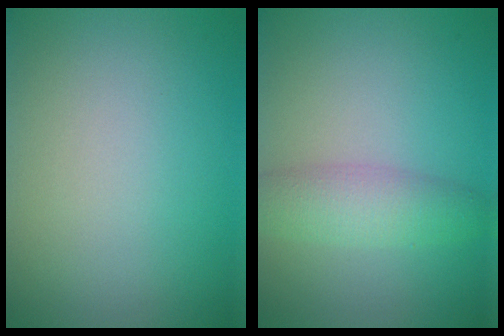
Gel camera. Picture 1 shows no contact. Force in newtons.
{"total": 3.5, "press": 3.5, "slide": 0.1}